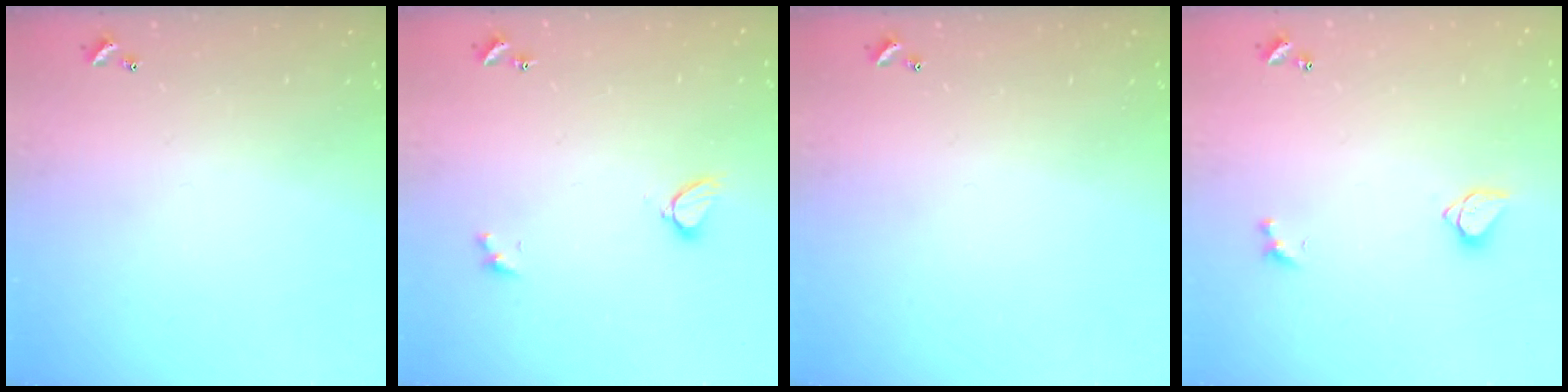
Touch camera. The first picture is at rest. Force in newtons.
{"total": 2.2, "press": 2.2, "slide": 0.3}
{"total": 0.0}
{"total": 1.6, "press": 1.5, "slide": 0.3}